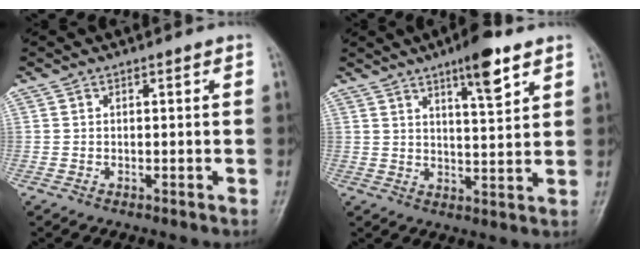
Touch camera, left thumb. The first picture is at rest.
{"total": 8.4, "force": [5.2, 1.9, 6.3], "torque": [-0.089, -0.029, 0.080]}